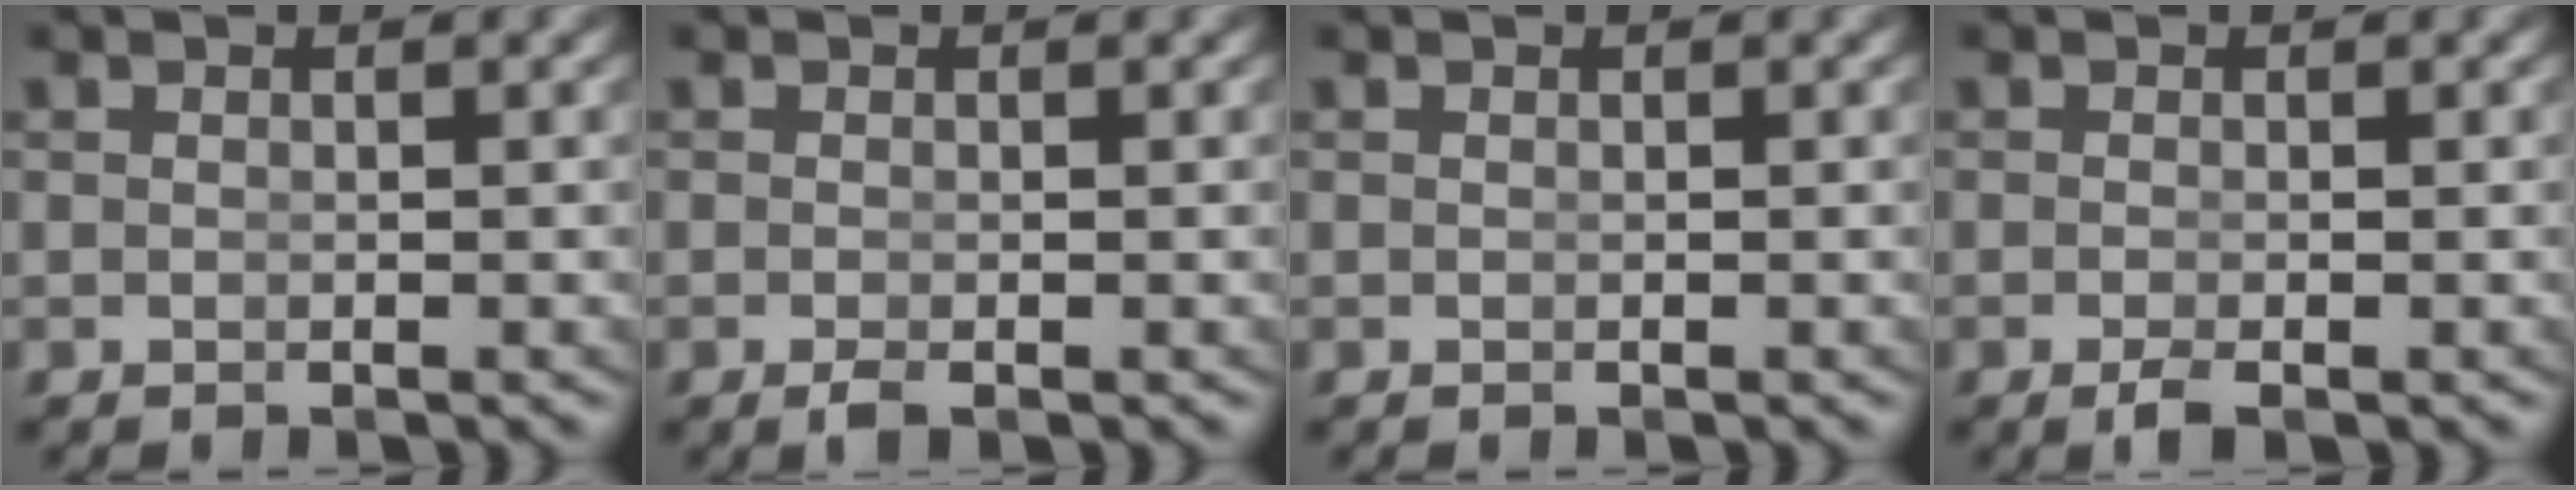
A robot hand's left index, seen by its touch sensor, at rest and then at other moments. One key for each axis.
{"total": 1.0, "fx": -0.8, "fy": 0.2, "fz": 0.5, "tx": -0.016, "ty": -0.007, "tz": -0.011}
{"total": 0.0}
{"total": 1.4, "fx": -1.1, "fy": 0.2, "fz": 0.8, "tx": -0.021, "ty": -0.010, "tz": -0.015}